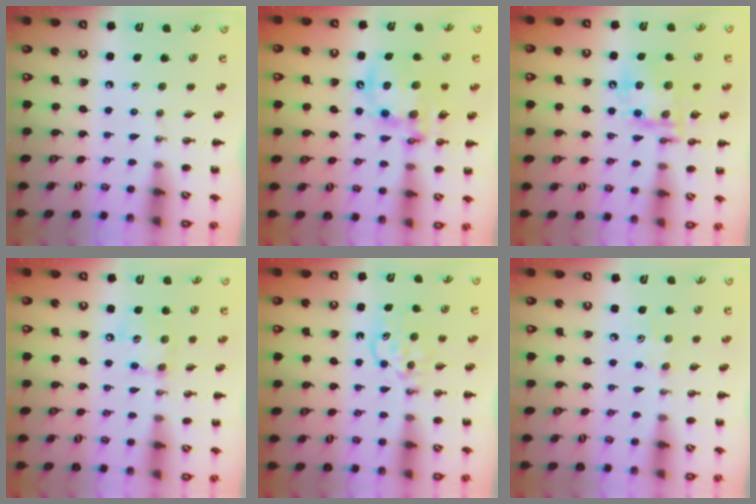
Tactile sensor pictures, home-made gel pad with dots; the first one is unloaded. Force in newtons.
{"total": 15.1, "press": 14.7, "slide": 3.7}
{"total": 15.2, "press": 14.9, "slide": 2.6}
{"total": 7.5, "press": 7.5, "slide": 0.7}
{"total": 6.1, "press": 5.9, "slide": 1.6}
{"total": 5.0, "press": 4.8, "slide": 1.5}